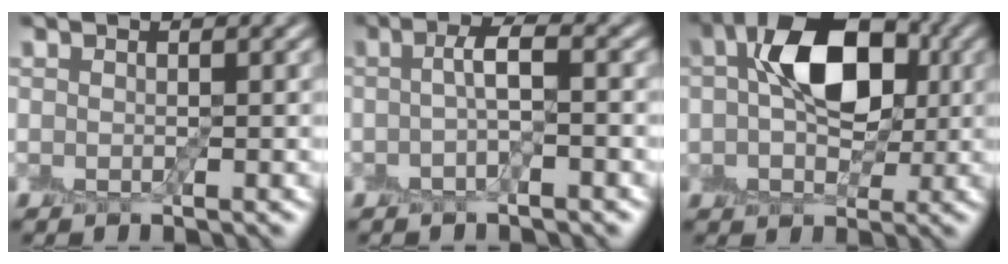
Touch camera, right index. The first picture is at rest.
{"total": 2.0, "force": [-0.3, 0.2, 2.0], "torque": [-0.041, 0.005, -0.007]}
{"total": 9.6, "force": [1.7, 6.0, 7.4], "torque": [-0.114, 0.016, 0.019]}